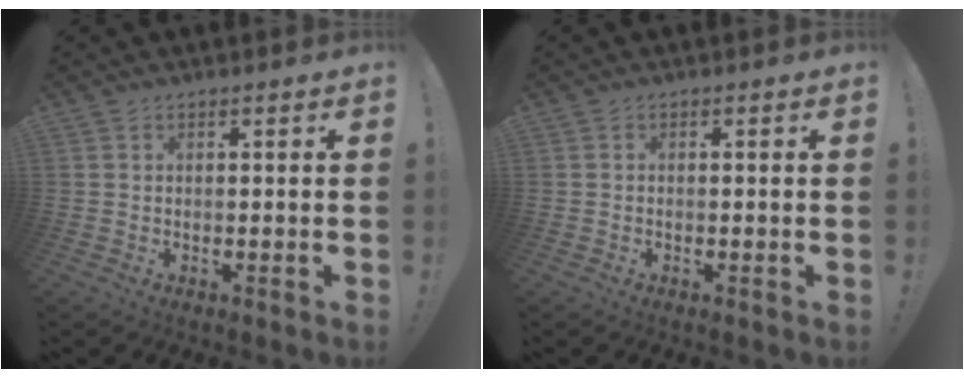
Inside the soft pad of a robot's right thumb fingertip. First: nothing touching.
{"total": 0.0}